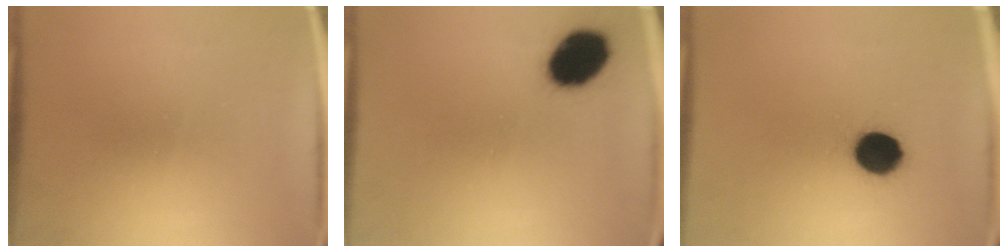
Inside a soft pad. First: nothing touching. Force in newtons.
{"total": 11.5}
{"total": 9.2}